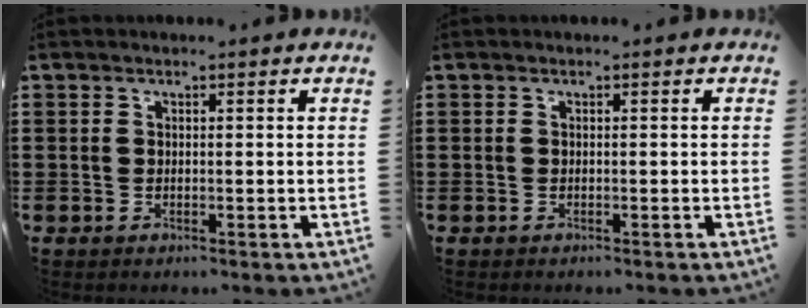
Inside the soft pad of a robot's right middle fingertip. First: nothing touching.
{"total": 0.0}